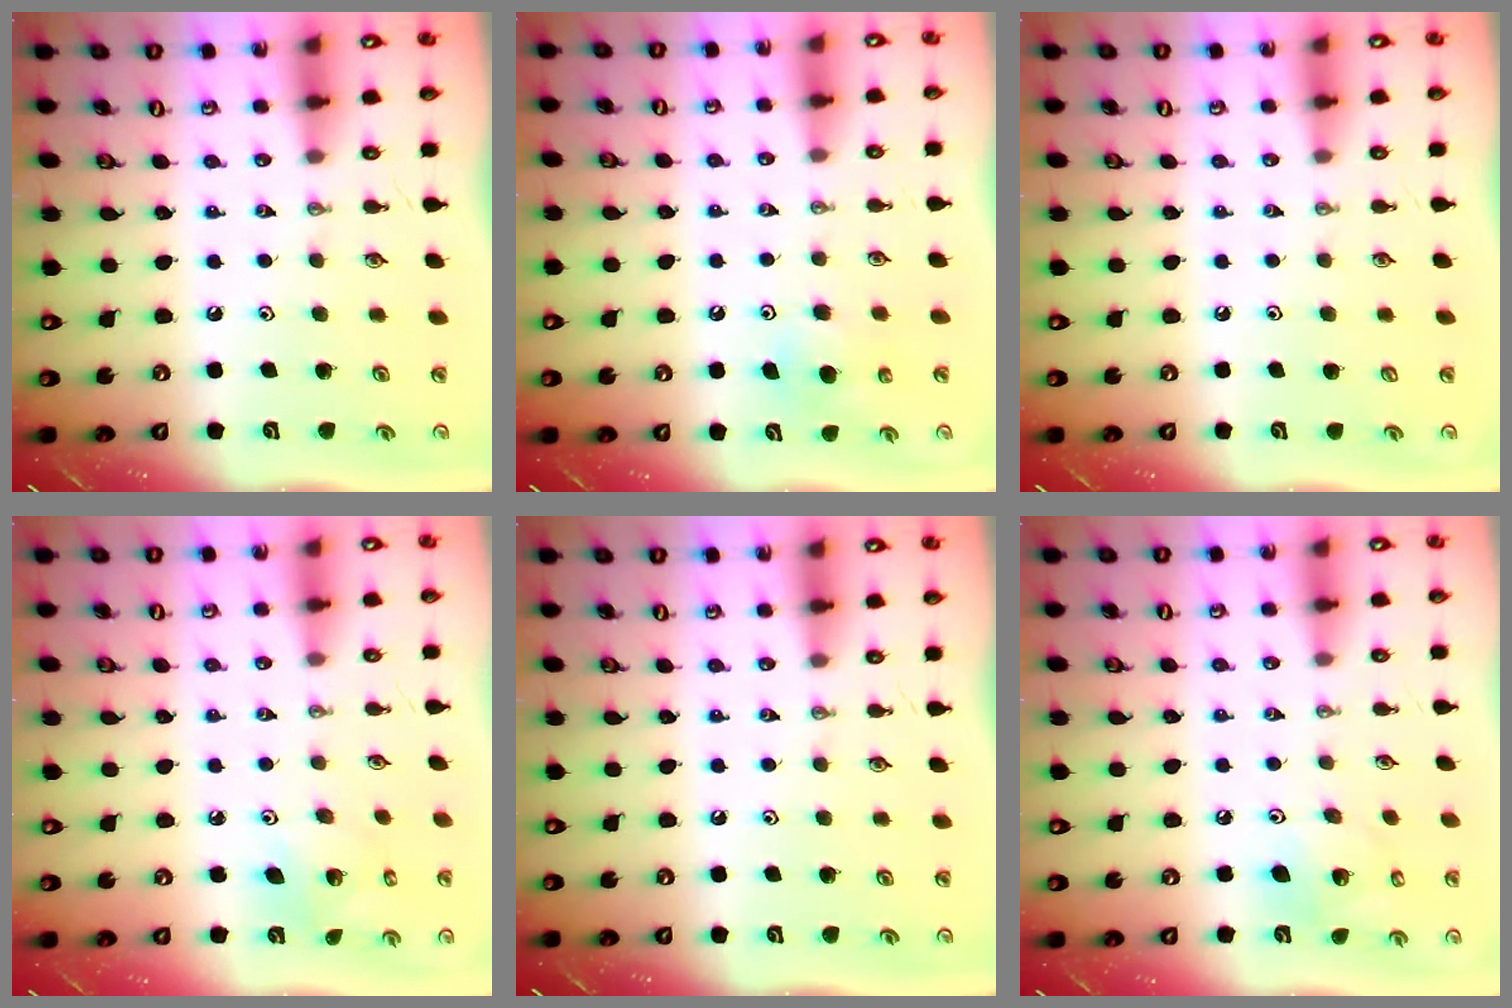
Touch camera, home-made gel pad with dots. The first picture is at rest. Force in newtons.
{"total": 5.8, "press": 5.8, "slide": 0.5}
{"total": 1.1, "press": 0.0, "slide": 1.1}
{"total": 5.2, "press": 5.2, "slide": 0.3}
{"total": 0.0}
{"total": 9.1, "press": 8.7, "slide": 2.6}